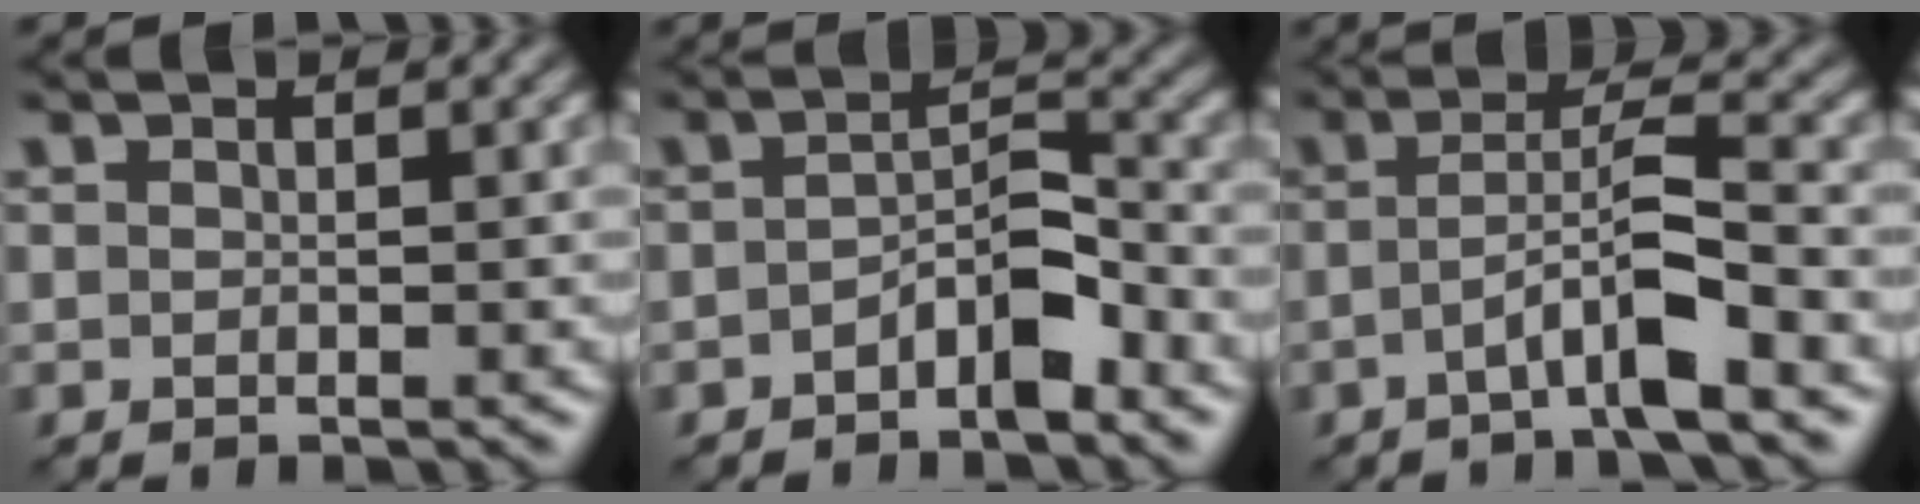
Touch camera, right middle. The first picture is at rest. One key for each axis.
{"total": 3.8, "fx": -2.0, "fy": 1.5, "fz": 2.8, "tx": -0.045, "ty": 0.013, "tz": -0.037}
{"total": 4.7, "fx": -1.8, "fy": 0.6, "fz": 4.3, "tx": -0.073, "ty": 0.015, "tz": -0.042}